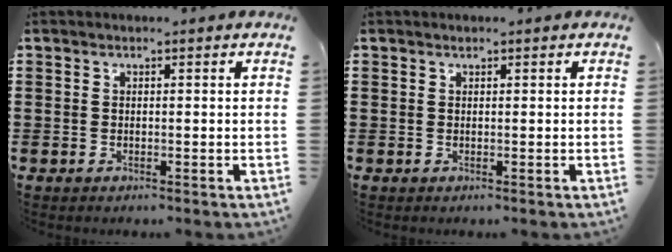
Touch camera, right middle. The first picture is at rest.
{"total": 0.0}